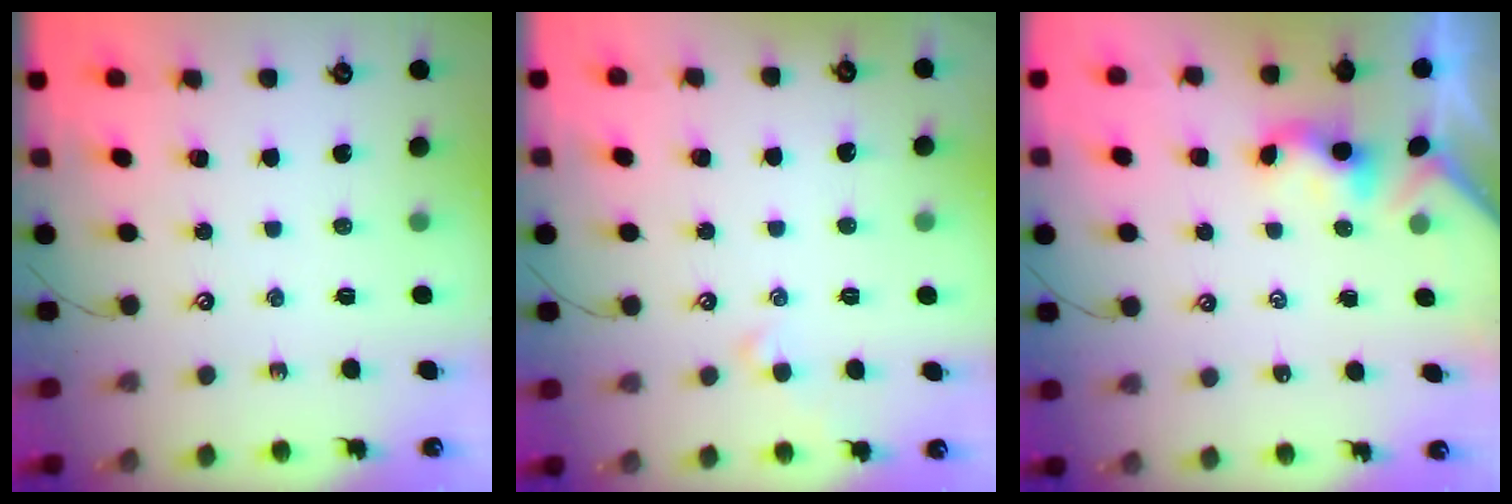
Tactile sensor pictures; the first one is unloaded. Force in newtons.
{"total": 1.6, "press": 1.5, "slide": 0.4}
{"total": 1.1, "press": 1.0, "slide": 0.3}